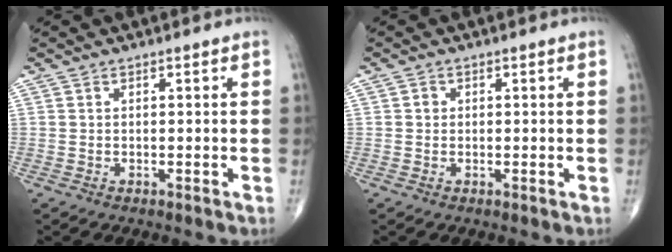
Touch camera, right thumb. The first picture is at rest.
{"total": 1.0, "force": [0.1, 0.9, 0.3], "torque": [-0.001, 0.002, 0.000]}